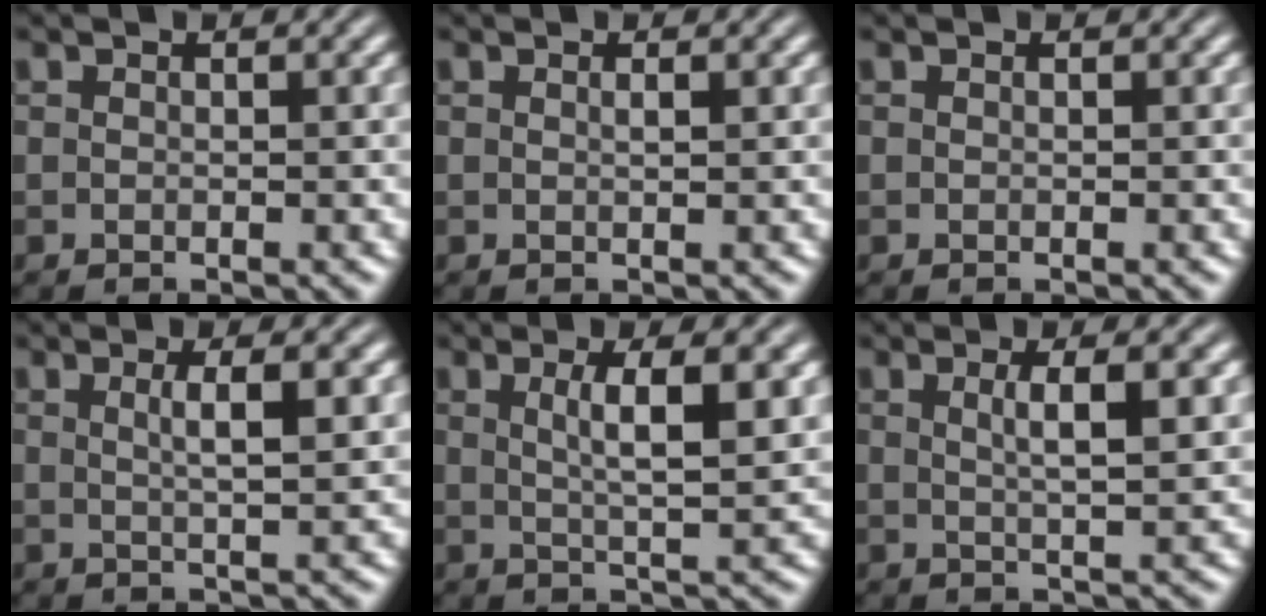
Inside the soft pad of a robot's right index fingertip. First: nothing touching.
{"total": 0.8, "force": [0.2, -0.5, 0.5], "torque": [-0.007, -0.003, 0.006]}
{"total": 0.0}
{"total": 2.6, "force": [0.8, -1.1, 2.2], "torque": [-0.025, -0.002, 0.020]}
{"total": 3.8, "force": [1.0, -1.0, 3.6], "torque": [-0.046, -0.003, 0.026]}
{"total": 2.9, "force": [1.0, -1.1, 2.5], "torque": [-0.029, -0.003, 0.024]}